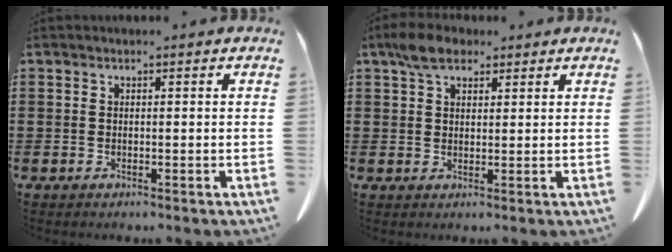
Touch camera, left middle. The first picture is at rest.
{"total": 4.7, "force": [3.3, 2.4, 2.3], "torque": [-0.049, 0.007, 0.059]}